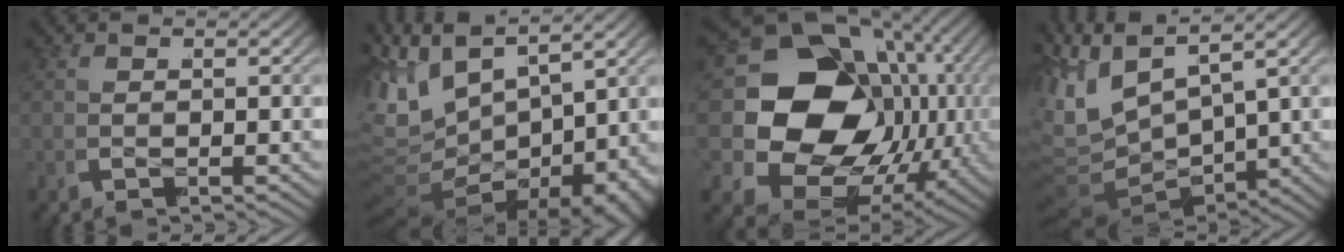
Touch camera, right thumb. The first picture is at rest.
{"total": 13.8, "force": [-0.9, 9.1, 10.4], "torque": [-0.207, -0.021, -0.005]}
{"total": 24.3, "force": [0.6, 18.0, 16.4], "torque": [-0.281, -0.046, 0.015]}
{"total": 11.9, "force": [1.3, 8.5, 8.3], "torque": [-0.186, -0.016, 0.020]}